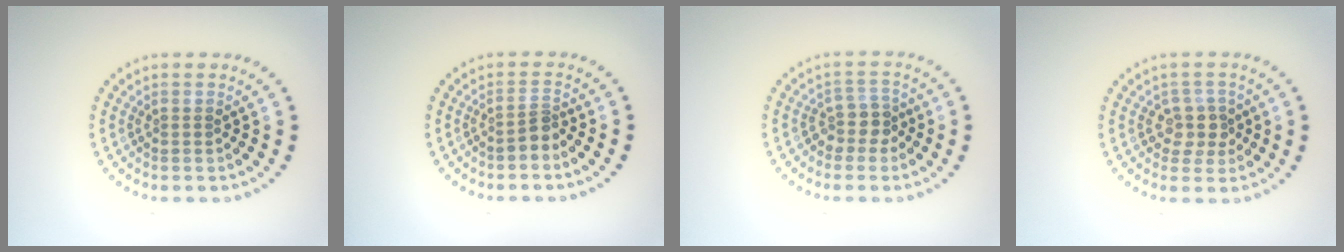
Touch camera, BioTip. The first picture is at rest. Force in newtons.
{"total": 1.7, "press": 1.2, "slide": 1.1}
{"total": 2.2, "press": 1.7, "slide": 1.4}
{"total": 2.3, "press": 2.0, "slide": 1.2}